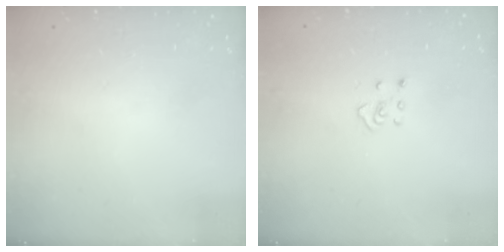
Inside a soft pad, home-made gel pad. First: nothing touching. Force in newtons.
{"total": 3.4, "press": 3.3, "slide": 0.6}